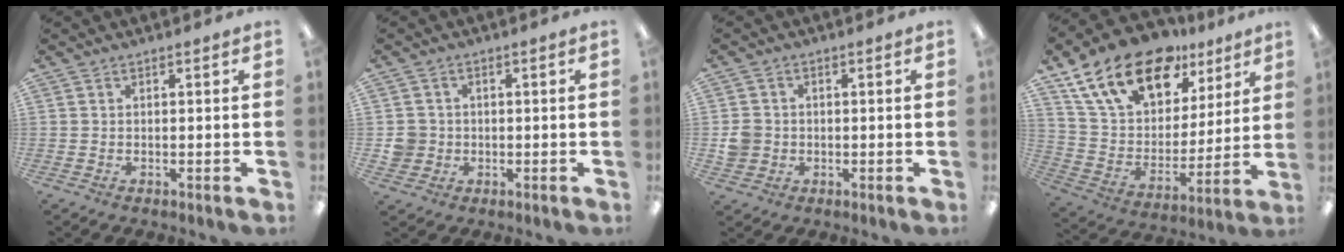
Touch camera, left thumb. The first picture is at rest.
{"total": 4.4, "force": [-0.3, 4.3, 0.9], "torque": [-0.014, 0.009, -0.004]}
{"total": 4.2, "force": [-0.4, 4.1, 1.1], "torque": [-0.015, 0.008, -0.006]}
{"total": 20.8, "force": [13.5, 11.7, 10.6], "torque": [-0.194, -0.067, 0.247]}